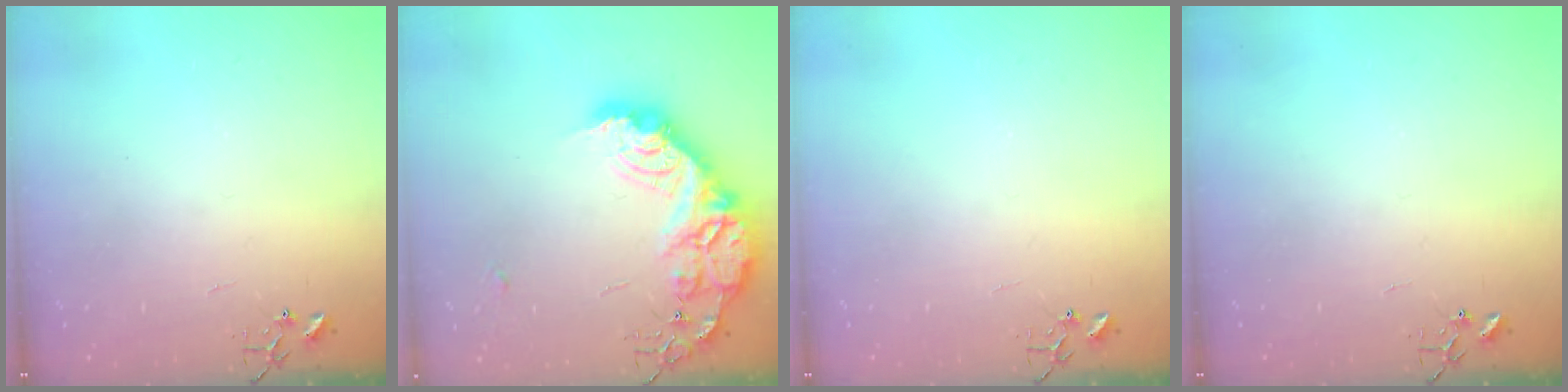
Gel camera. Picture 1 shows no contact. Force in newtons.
{"total": 24.7, "press": 24.6, "slide": 2.0}
{"total": 0.0}
{"total": 0.0}